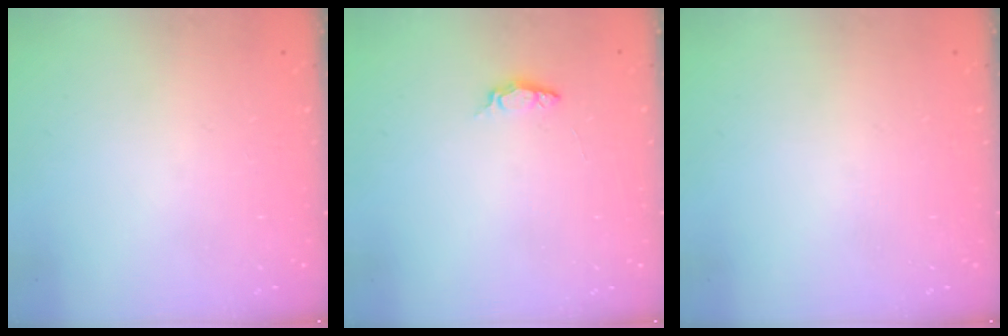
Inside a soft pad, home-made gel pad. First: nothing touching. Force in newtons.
{"total": 4.9, "press": 4.9, "slide": 0.4}
{"total": 0.0}